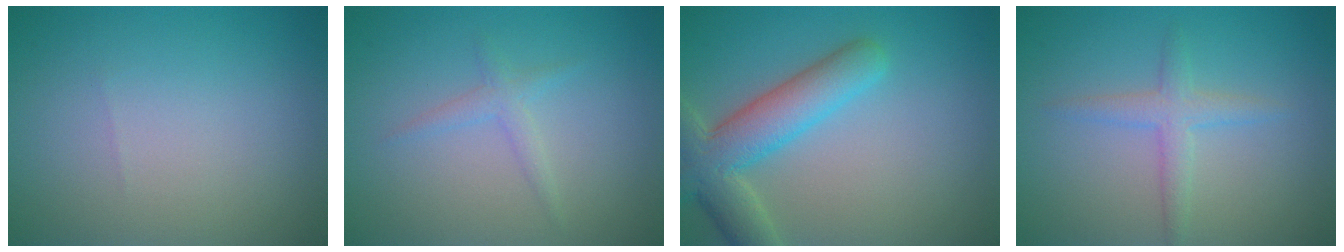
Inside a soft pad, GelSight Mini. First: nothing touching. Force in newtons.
{"total": 1.4, "press": 1.4, "slide": 0.0}
{"total": 6.5, "press": 6.4, "slide": 0.5}
{"total": 2.0, "press": 2.0, "slide": 0.1}